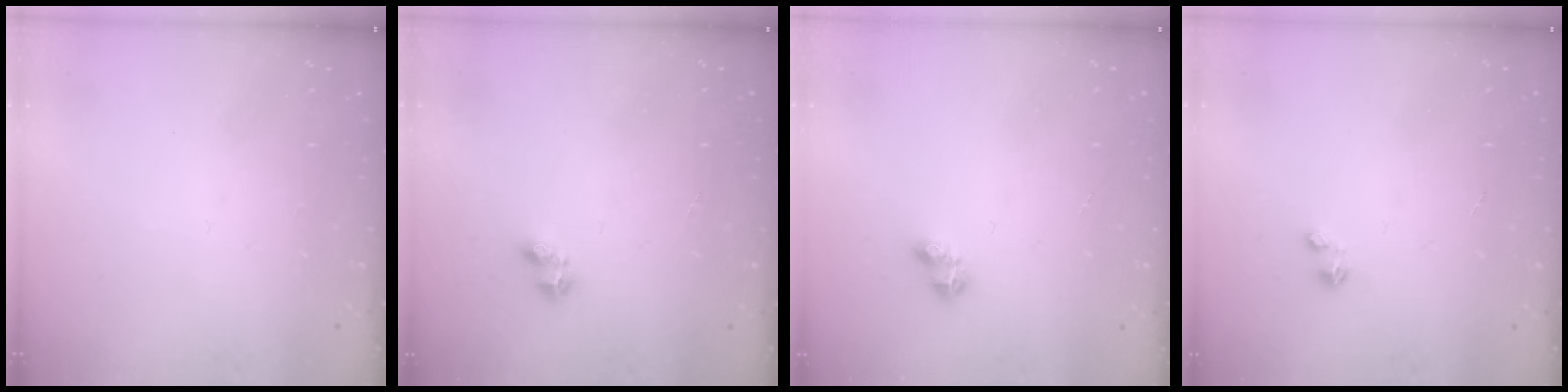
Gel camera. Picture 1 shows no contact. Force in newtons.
{"total": 2.2, "press": 2.1, "slide": 0.7}
{"total": 3.3, "press": 3.3, "slide": 0.4}
{"total": 0.0}